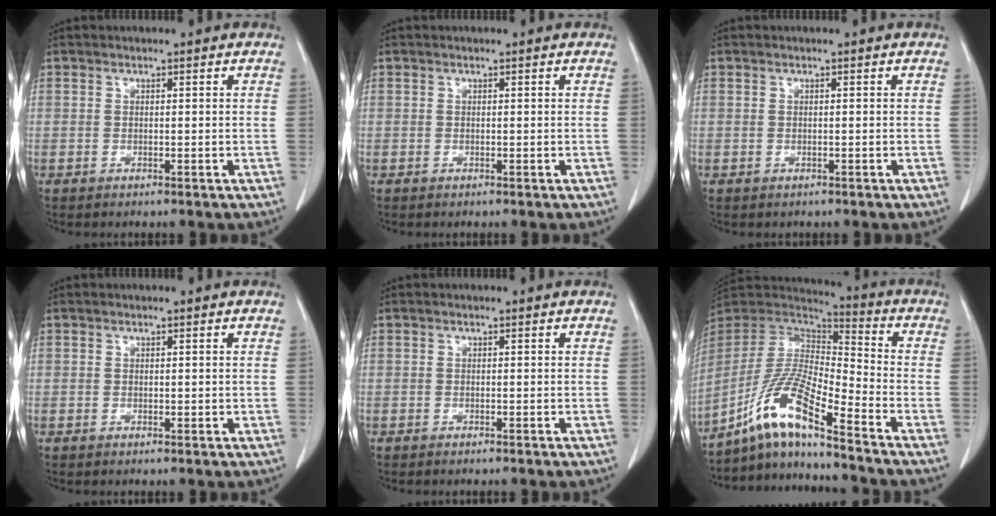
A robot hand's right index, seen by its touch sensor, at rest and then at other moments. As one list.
[{"total": 0.0}, {"total": 0.0}, {"total": 0.5, "force": [0.1, 0.4, 0.3], "torque": [-0.004, -0.001, 0.002]}, {"total": 0.5, "force": [-0.5, 0.0, 0.3], "torque": [-0.006, -0.001, -0.008]}, {"total": 13.6, "force": [-9.5, 0.5, 9.8], "torque": [-0.202, 0.001, -0.178]}]